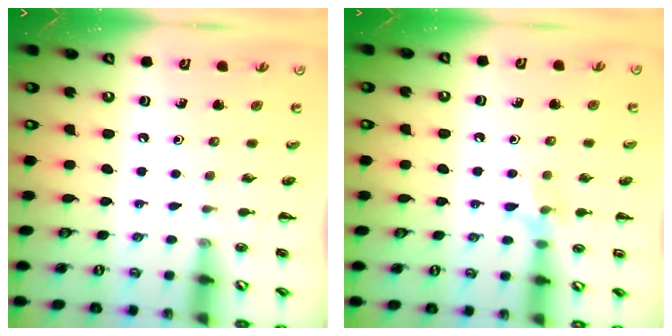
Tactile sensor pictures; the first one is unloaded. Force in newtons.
{"total": 7.0, "press": 6.9, "slide": 1.3}